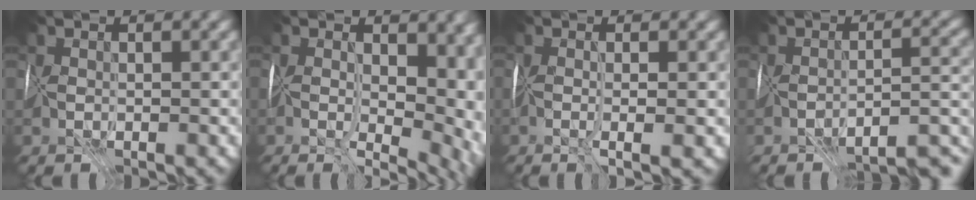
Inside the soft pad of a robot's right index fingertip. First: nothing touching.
{"total": 13.0, "force": [0.1, 7.6, 10.6], "torque": [-0.126, -0.010, 0.025]}
{"total": 2.5, "force": [-0.6, -0.1, 2.4], "torque": [-0.043, -0.012, -0.005]}
{"total": 7.6, "force": [-6.8, 1.1, 3.3], "torque": [-0.037, 0.004, -0.078]}